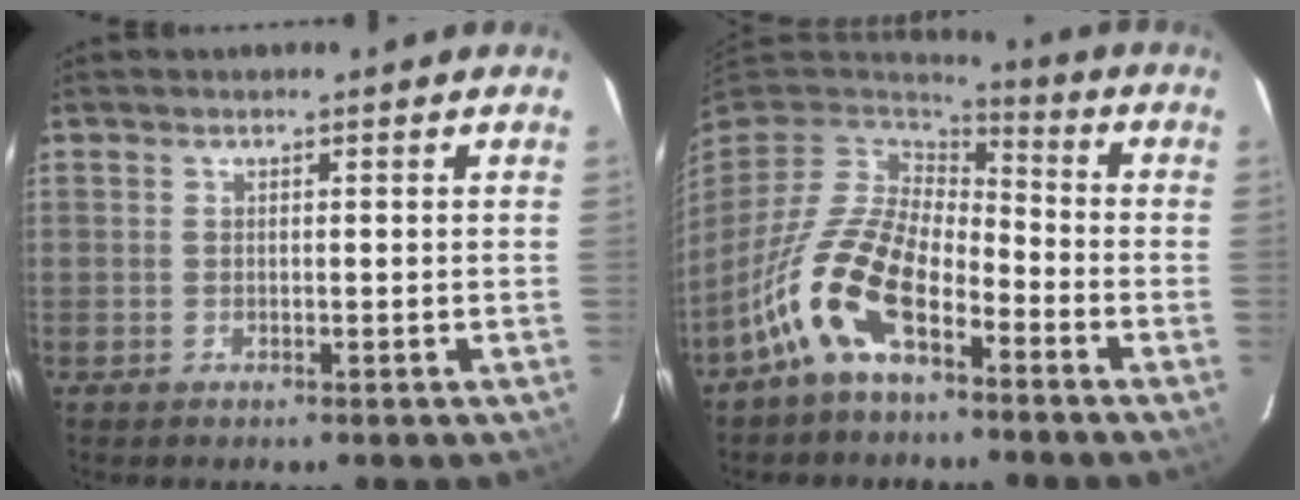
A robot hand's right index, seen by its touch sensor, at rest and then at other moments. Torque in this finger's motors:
{"motor_torque": [1.25, -0.89, 0.97, 0.21]}